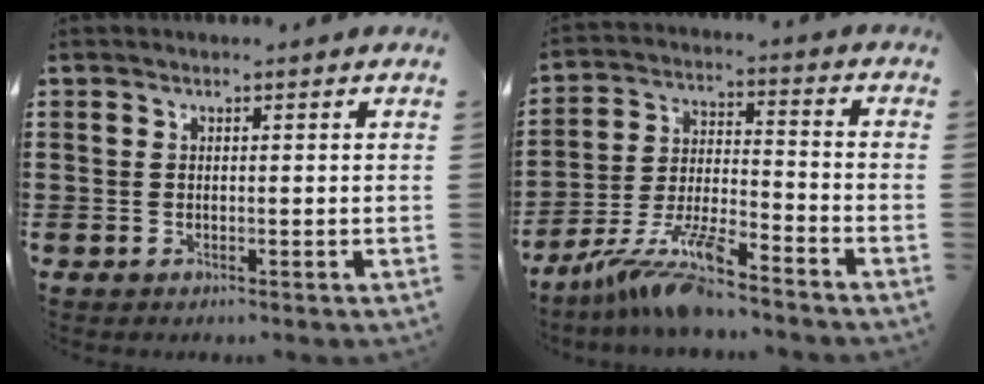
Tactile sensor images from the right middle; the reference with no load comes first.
{"total": 10.1, "force": [-8.7, 1.2, 5.1], "torque": [-0.100, 0.010, -0.170]}